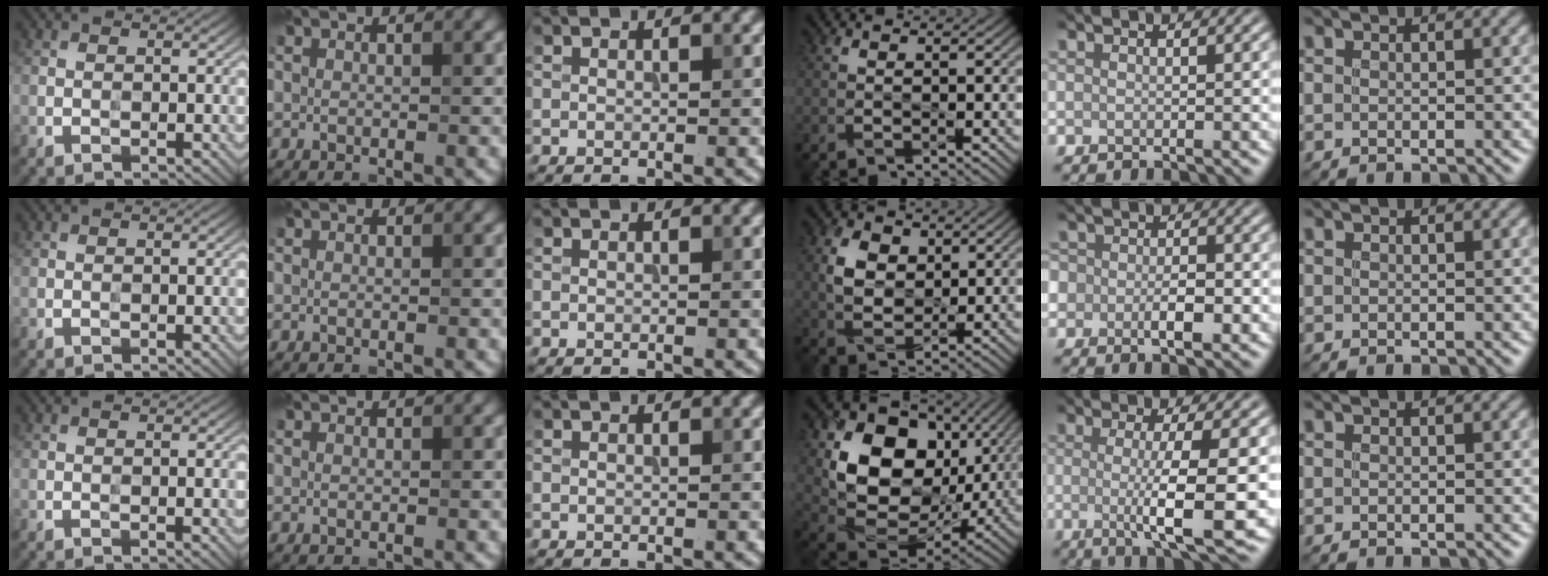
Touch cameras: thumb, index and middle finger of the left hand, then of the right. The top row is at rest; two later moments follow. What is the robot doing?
{"motion": "wipe", "object": "measuring cup"}